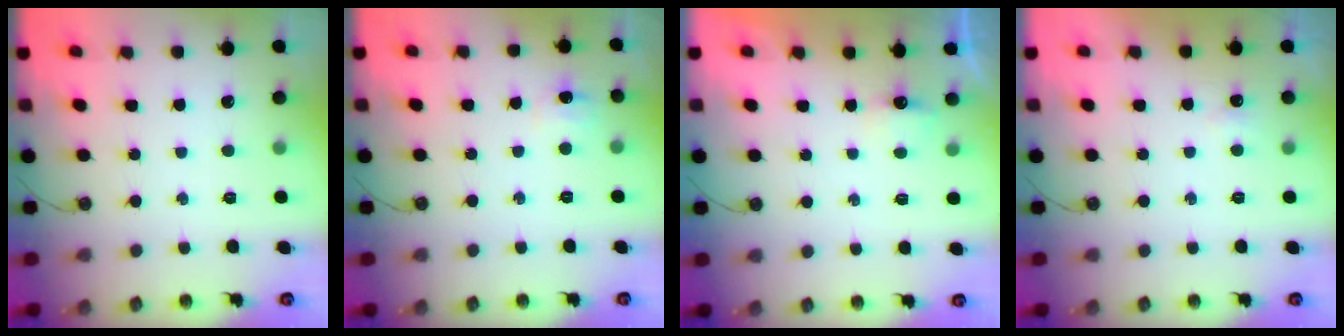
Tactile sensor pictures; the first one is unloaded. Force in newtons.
{"total": 4.8, "press": 4.7, "slide": 0.7}
{"total": 2.7, "press": 2.6, "slide": 0.4}
{"total": 2.8, "press": 2.7, "slide": 0.5}